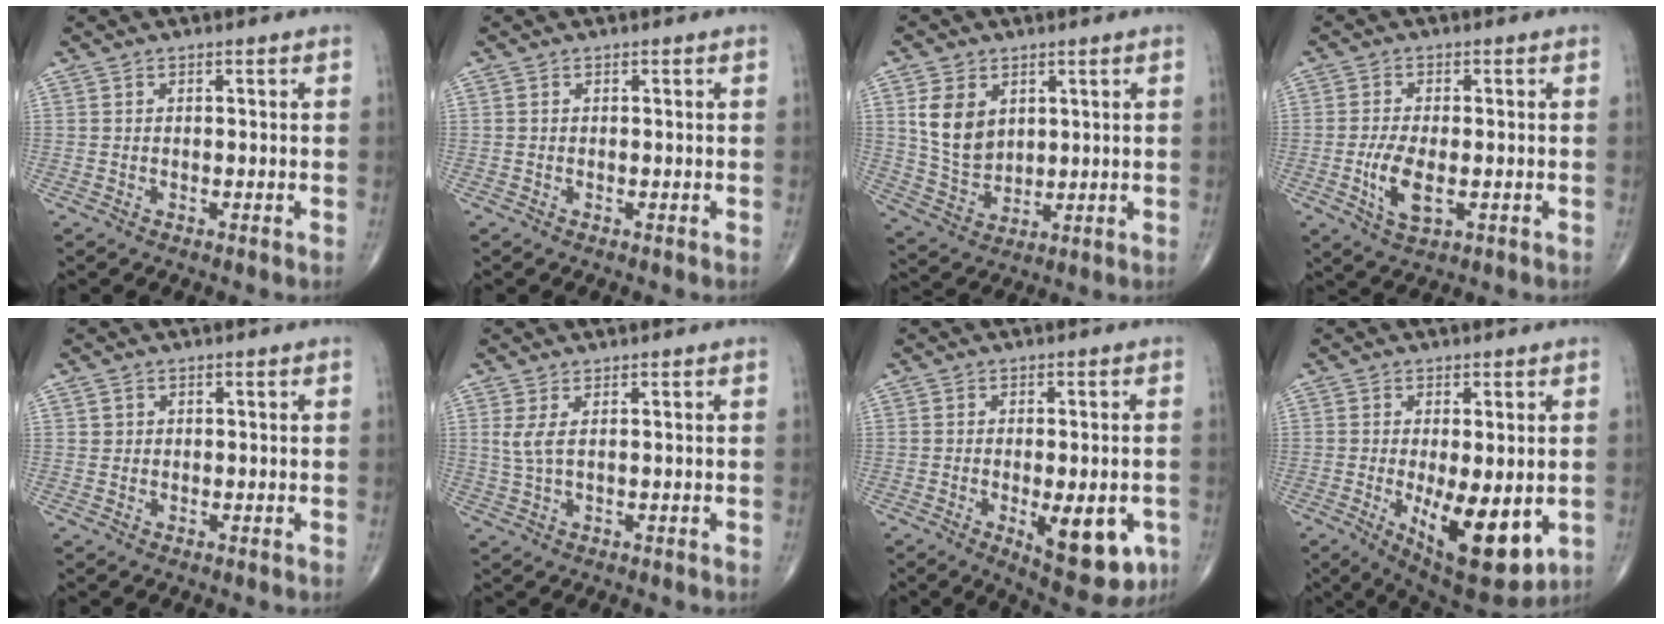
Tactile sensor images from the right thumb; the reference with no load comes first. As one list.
[{"total": 0.0}, {"total": 8.7, "force": [2.9, 6.1, 5.4], "torque": [-0.084, -0.015, 0.071]}, {"total": 6.3, "force": [-1.5, 2.8, 5.4], "torque": [-0.109, -0.008, -0.024]}, {"total": 0.9, "force": [0.3, 0.9, 0.1], "torque": [0.008, 0.001, 0.003]}, {"total": 2.7, "force": [0.9, 0.7, 2.5], "torque": [-0.069, 0.002, 0.026]}, {"total": 11.9, "force": [-3.9, 4.7, 10.2], "torque": [-0.115, -0.009, -0.041]}, {"total": 13.5, "force": [-2.9, 5.2, 12.1], "torque": [-0.174, -0.028, -0.026]}]